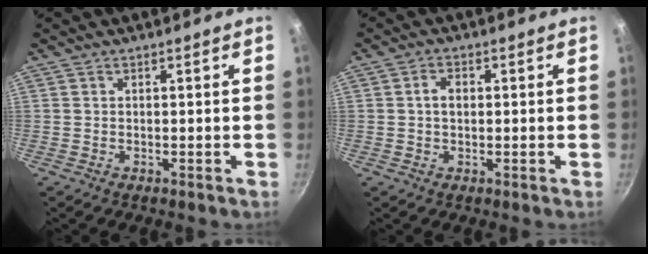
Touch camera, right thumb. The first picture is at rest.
{"total": 2.8, "force": [0.2, 2.0, 1.9], "torque": [-0.023, 0.008, 0.001]}